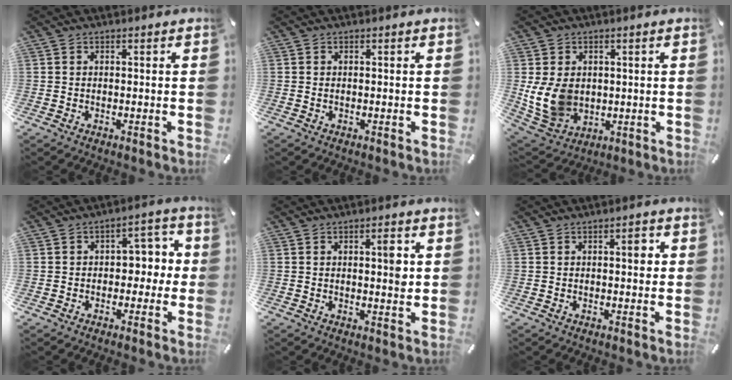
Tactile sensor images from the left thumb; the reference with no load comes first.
{"total": 0.0}
{"total": 11.1, "force": [0.6, 9.3, 6.1], "torque": [-0.146, 0.000, 0.014]}
{"total": 6.4, "force": [-0.5, 4.4, 4.6], "torque": [-0.050, 0.004, -0.021]}
{"total": 4.5, "force": [1.1, 1.7, 4.1], "torque": [-0.051, -0.007, 0.009]}
{"total": 3.1, "force": [0.6, 1.3, 2.8], "torque": [-0.031, 0.000, 0.001]}